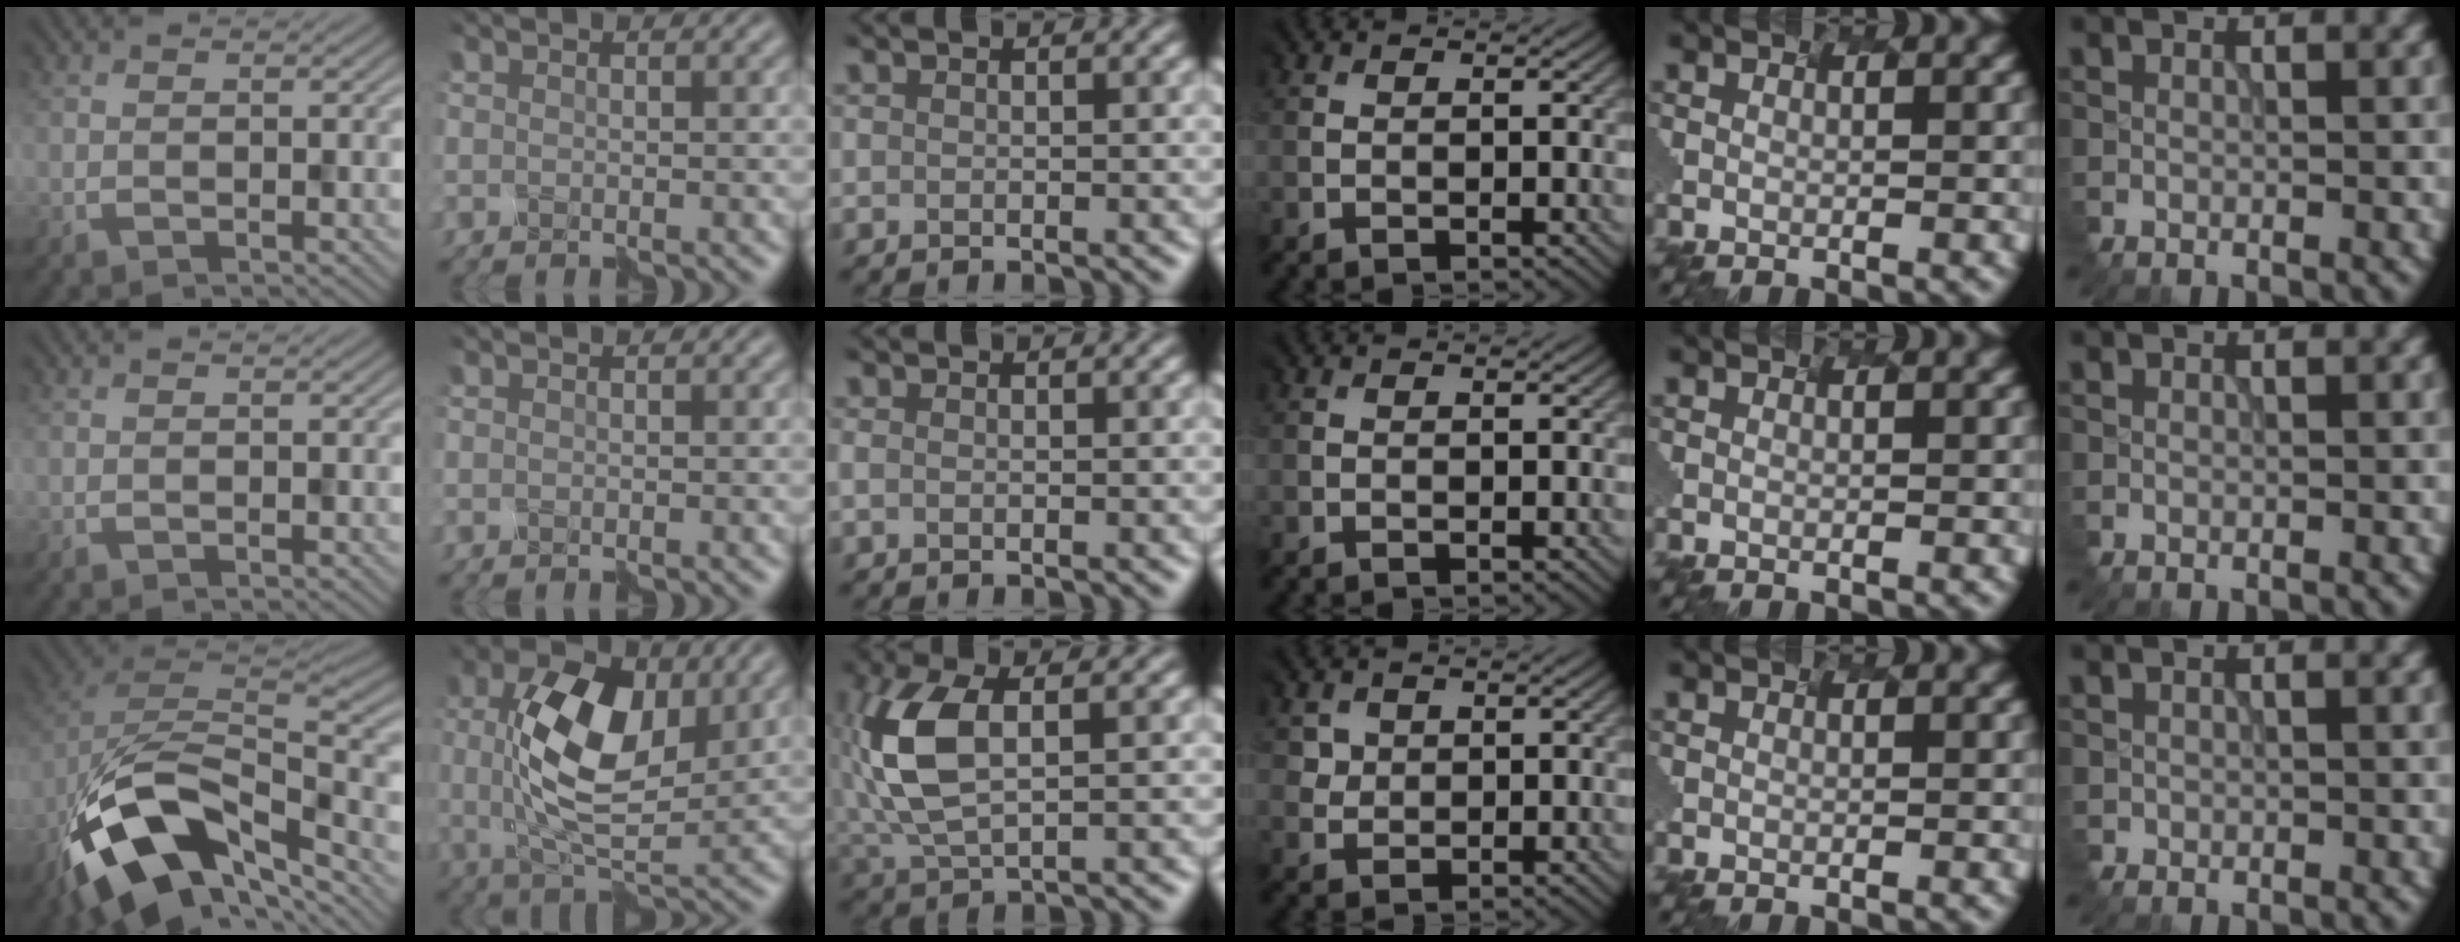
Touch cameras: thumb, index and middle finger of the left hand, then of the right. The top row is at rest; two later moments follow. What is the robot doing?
{"motion": "disassemble", "object": "markers"}